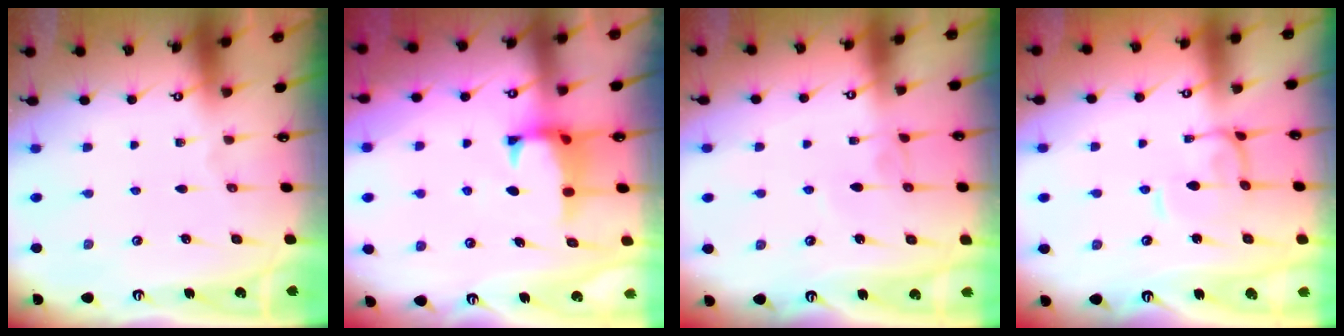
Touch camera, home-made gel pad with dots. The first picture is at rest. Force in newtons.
{"total": 0.8, "press": 0.2, "slide": 0.8}
{"total": 1.3, "press": 1.3, "slide": 0.3}
{"total": 0.0}